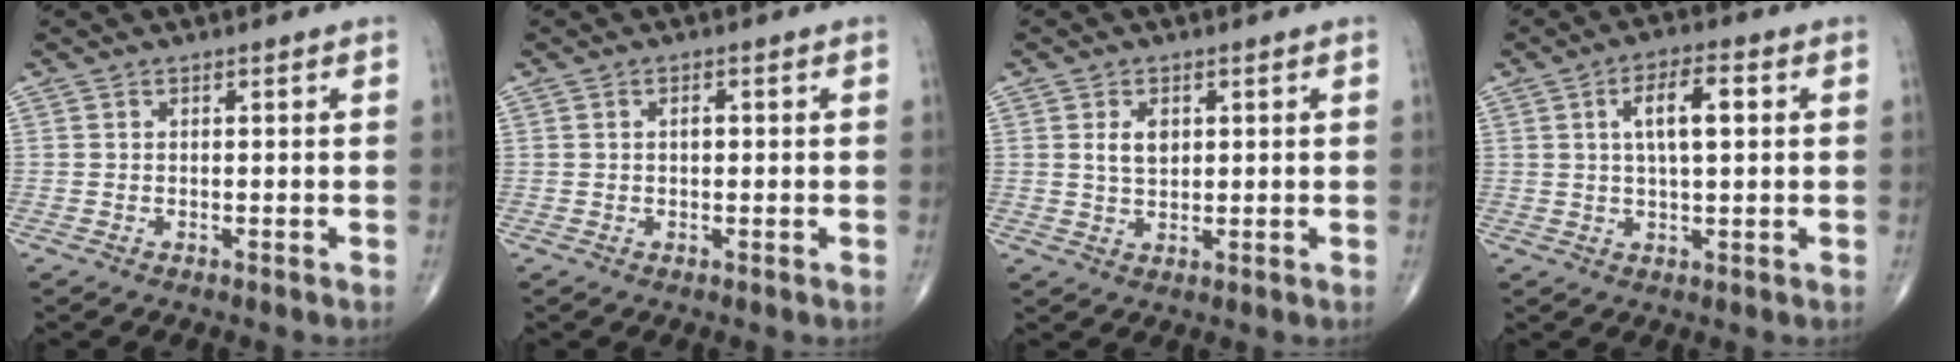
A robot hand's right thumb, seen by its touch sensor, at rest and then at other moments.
{"total": 1.5, "force": [0.2, 0.8, 1.3], "torque": [-0.019, 0.004, 0.003]}
{"total": 3.8, "force": [1.1, 2.4, 2.8], "torque": [-0.042, -0.007, 0.021]}
{"total": 8.0, "force": [1.8, 2.9, 7.2], "torque": [-0.113, 0.007, 0.027]}